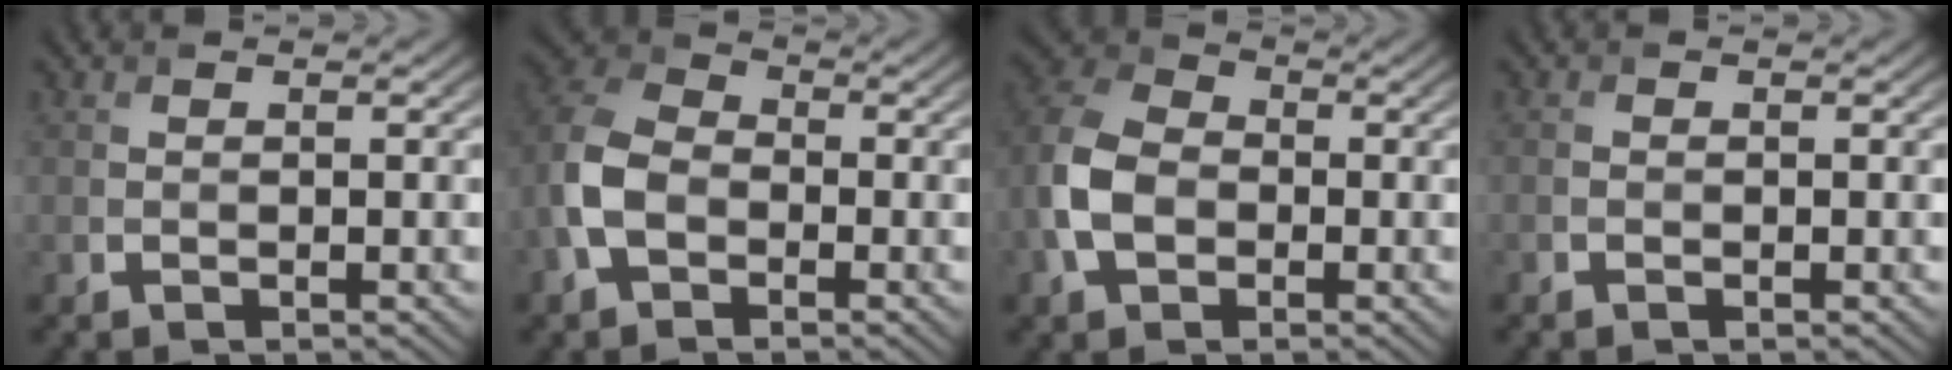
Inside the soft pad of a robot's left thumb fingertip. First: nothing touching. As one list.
[{"total": 7.8, "force": [-2.4, 5.4, 5.2], "torque": [-0.131, 0.004, -0.062]}, {"total": 8.5, "force": [-1.9, 6.0, 5.8], "torque": [-0.145, 0.004, -0.051]}, {"total": 0.6, "force": [-0.5, 0.3, 0.2], "torque": [-0.001, -0.002, -0.013]}]